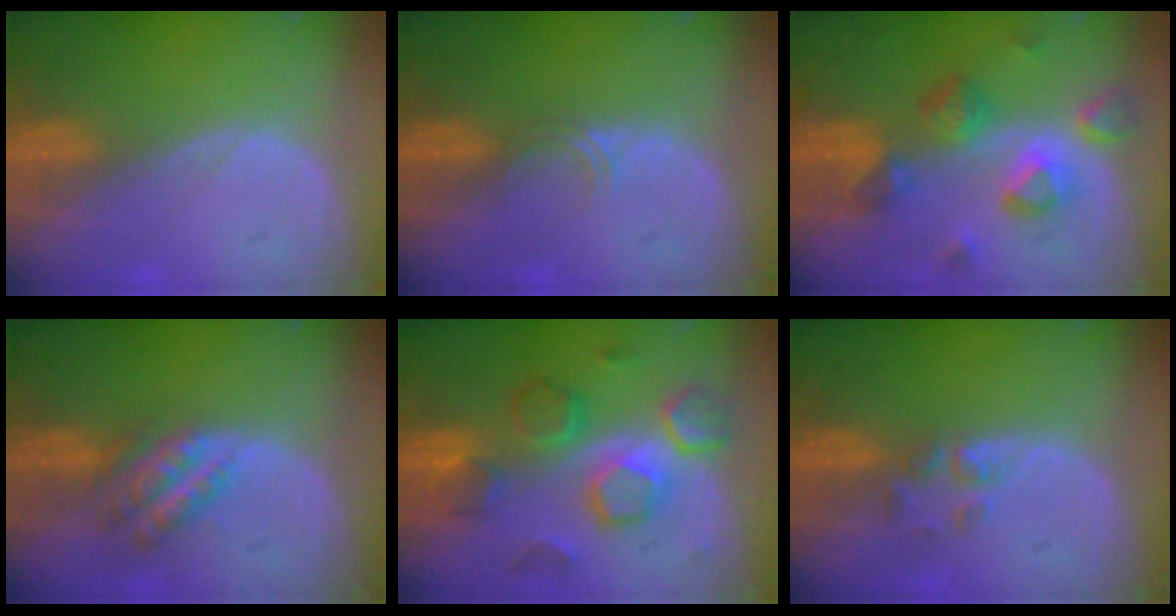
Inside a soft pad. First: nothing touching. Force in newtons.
{"total": 1.7, "press": 1.4, "slide": 1.0}
{"total": 8.4, "press": 7.8, "slide": 3.1}
{"total": 5.9, "press": 5.2, "slide": 2.8}
{"total": 9.2, "press": 9.2, "slide": 0.3}
{"total": 2.3, "press": 2.2, "slide": 0.8}